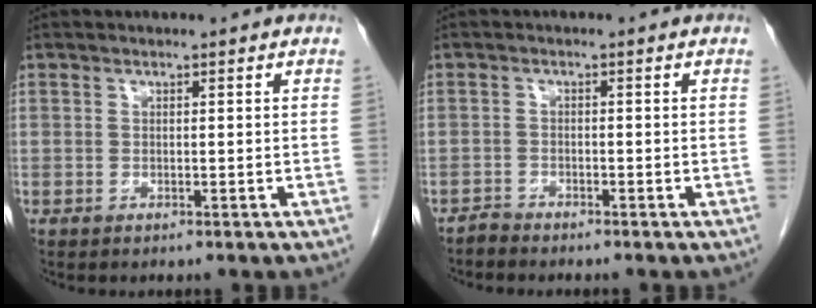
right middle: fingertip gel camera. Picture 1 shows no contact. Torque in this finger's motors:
{"motor_torque": [0.03, 0.11, -0.04, 0.00]}